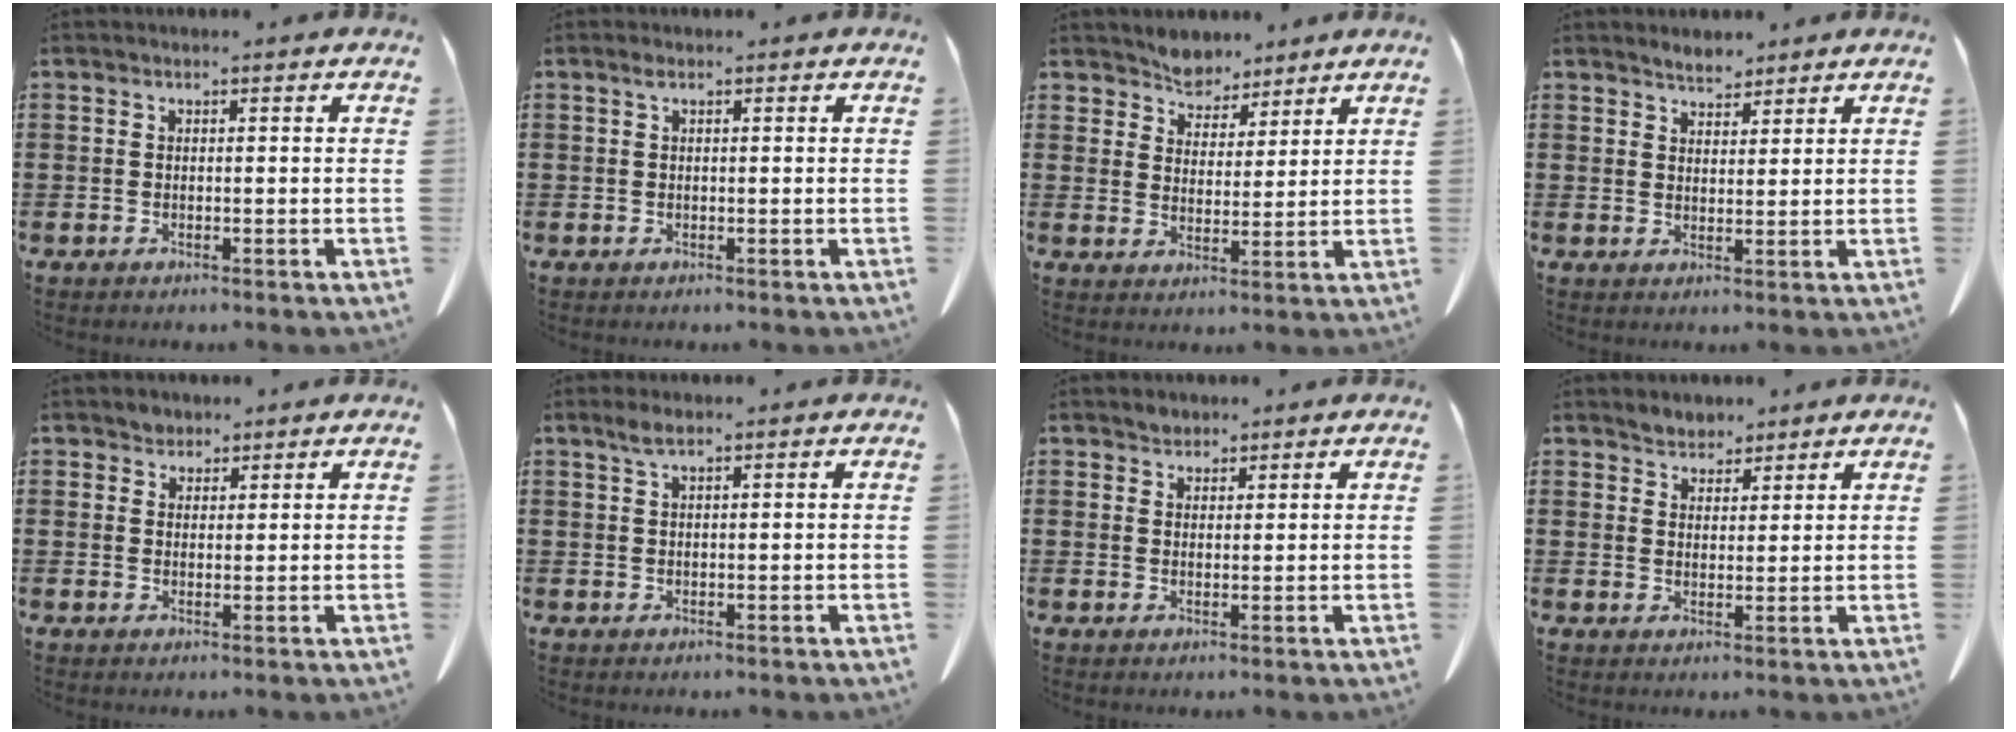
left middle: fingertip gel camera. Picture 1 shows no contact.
{"total": 0.7, "force": [0.3, 0.2, 0.6], "torque": [-0.015, 0.001, 0.007]}
{"total": 5.0, "force": [4.7, 1.8, -0.5], "torque": [-0.017, -0.023, 0.088]}
{"total": 2.7, "force": [2.6, 0.6, 0.2], "torque": [-0.010, -0.003, 0.051]}
{"total": 2.0, "force": [1.8, 0.9, 0.0], "torque": [-0.007, 0.004, 0.037]}
{"total": 2.0, "force": [1.2, 0.3, 1.5], "torque": [-0.034, 0.000, 0.023]}
{"total": 1.6, "force": [1.5, 0.6, -0.1], "torque": [-0.004, 0.002, 0.031]}
{"total": 3.0, "force": [2.8, 1.1, 0.0], "torque": [-0.009, 0.000, 0.055]}